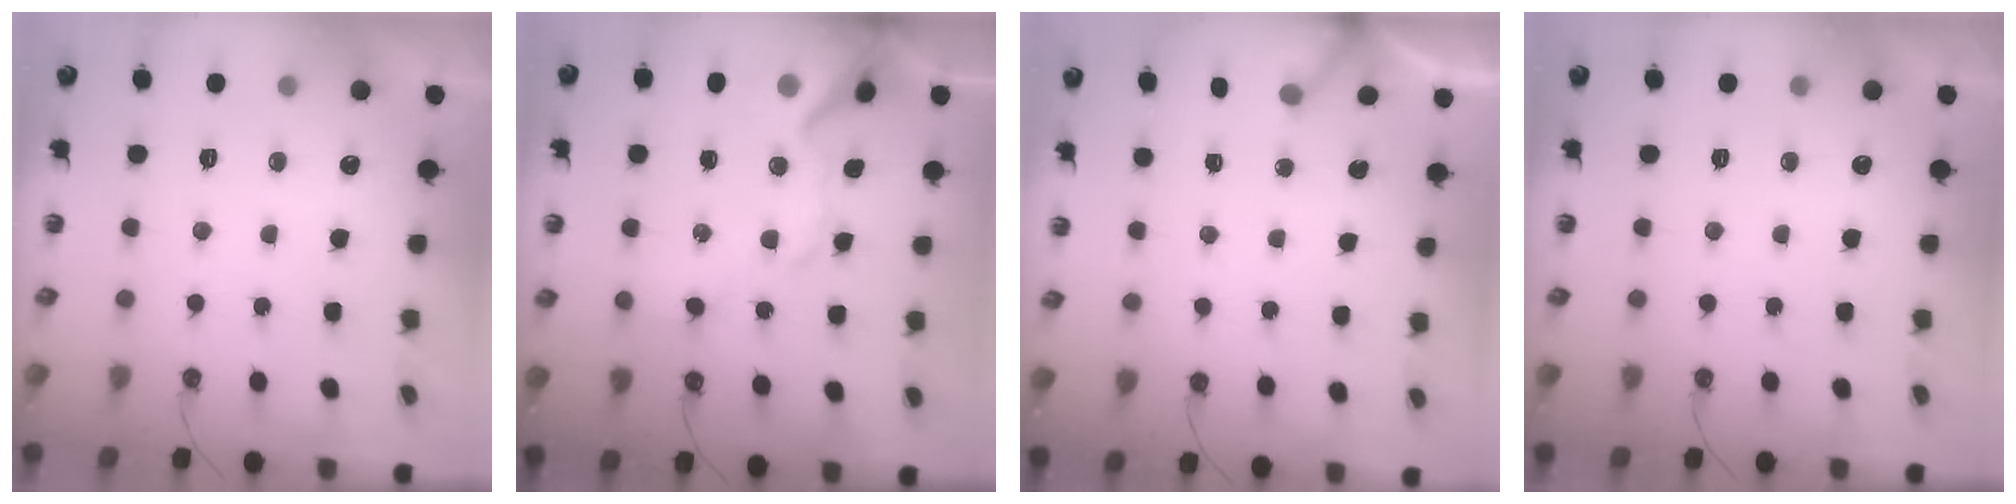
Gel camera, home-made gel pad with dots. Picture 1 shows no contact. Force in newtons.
{"total": 17.3, "press": 17.2, "slide": 2.3}
{"total": 3.2, "press": 3.2, "slide": 0.1}
{"total": 0.0}